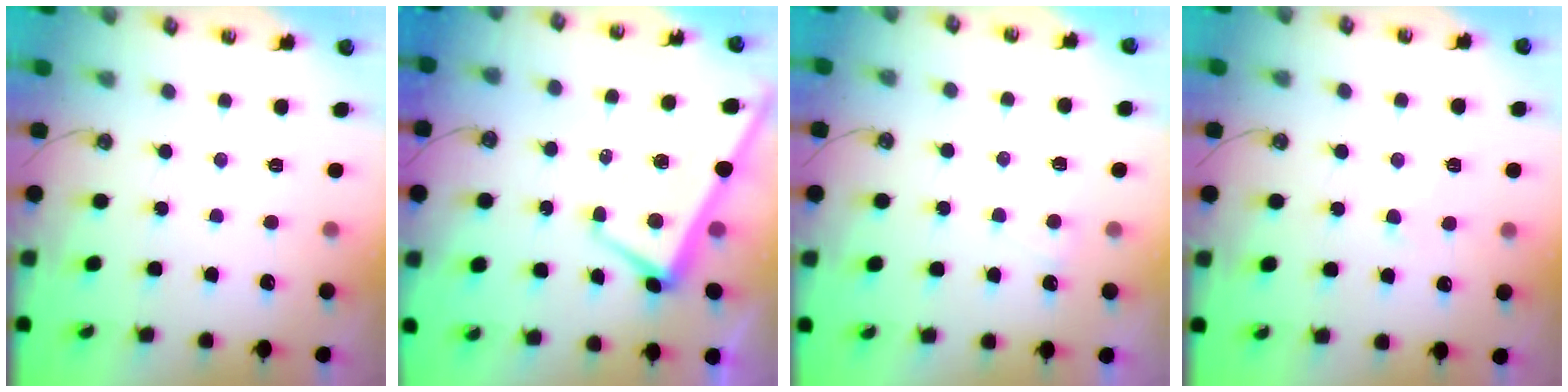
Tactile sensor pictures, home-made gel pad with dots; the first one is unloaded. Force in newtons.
{"total": 1.0, "press": 0.5, "slide": 0.9}
{"total": 1.9, "press": 1.9, "slide": 0.4}
{"total": 2.5, "press": 2.5, "slide": 0.4}